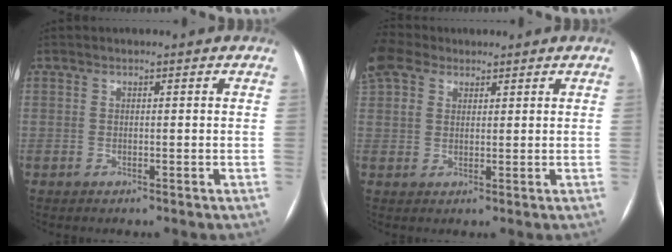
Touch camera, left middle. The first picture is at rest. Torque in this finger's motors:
{"motor_torque": [0.52, -0.19, 1.06, 0.21]}